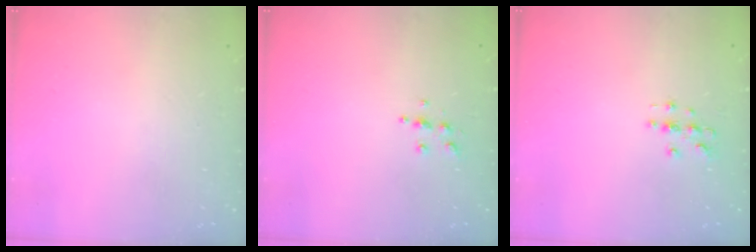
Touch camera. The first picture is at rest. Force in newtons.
{"total": 5.4, "press": 5.4, "slide": 0.5}
{"total": 2.9, "press": 2.9, "slide": 0.3}